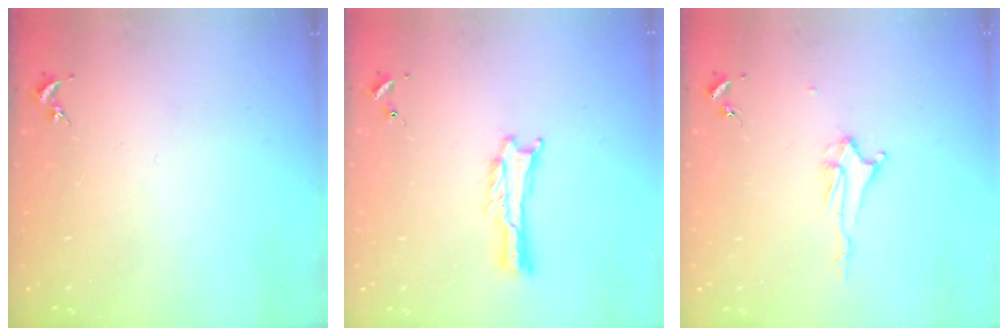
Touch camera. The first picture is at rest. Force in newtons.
{"total": 0.0}
{"total": 2.2, "press": 2.2, "slide": 0.3}